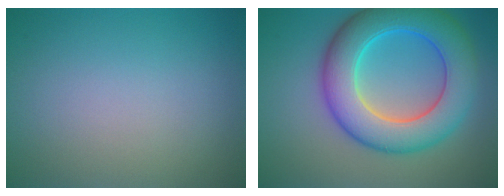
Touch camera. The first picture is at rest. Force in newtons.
{"total": 9.6, "press": 9.6, "slide": 0.2}